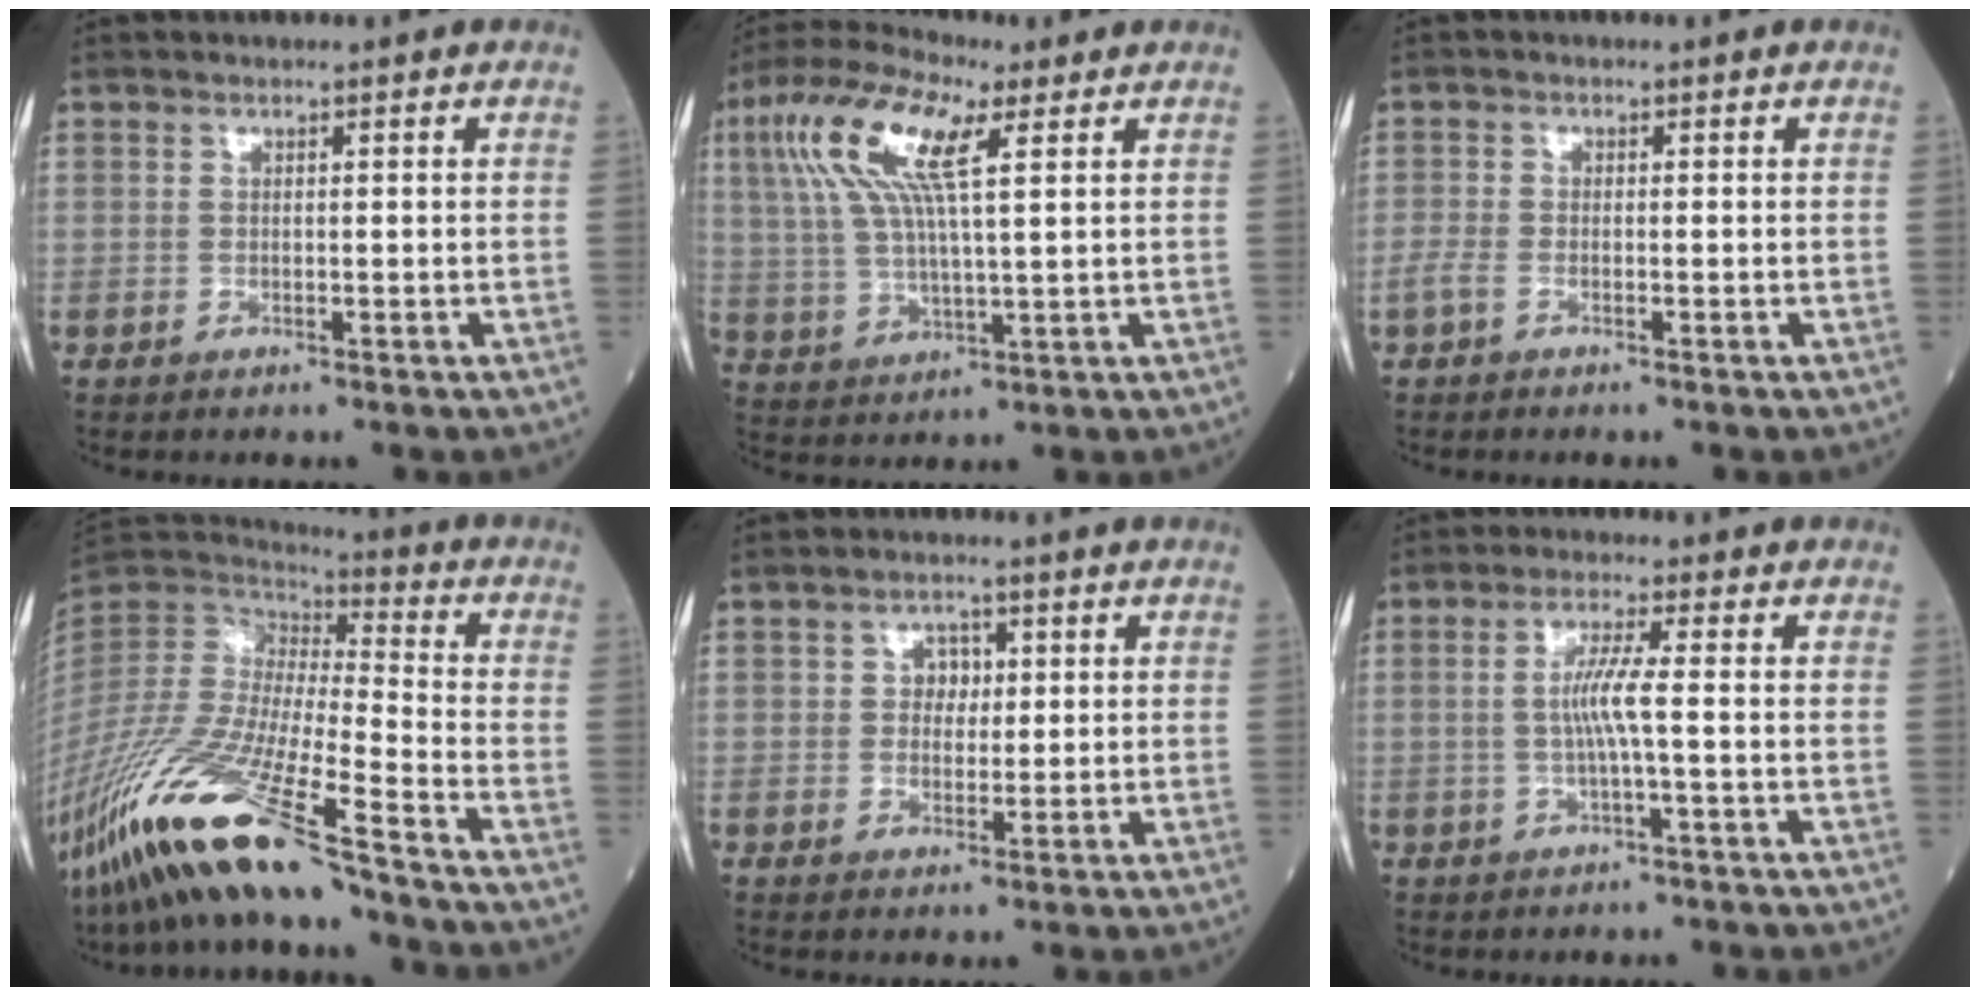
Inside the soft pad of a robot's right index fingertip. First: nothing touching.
{"total": 12.4, "force": [4.6, 2.7, 11.2], "torque": [-0.244, 0.025, 0.085]}
{"total": 1.9, "force": [-1.2, 0.7, 1.2], "torque": [-0.029, 0.001, -0.026]}
{"total": 20.6, "force": [-14.1, 1.8, 14.9], "torque": [-0.343, -0.061, -0.276]}
{"total": 3.2, "force": [0.7, 2.4, 1.9], "torque": [-0.023, 0.005, 0.010]}
{"total": 4.5, "force": [-0.3, -0.4, 4.5], "torque": [-0.091, 0.003, -0.007]}